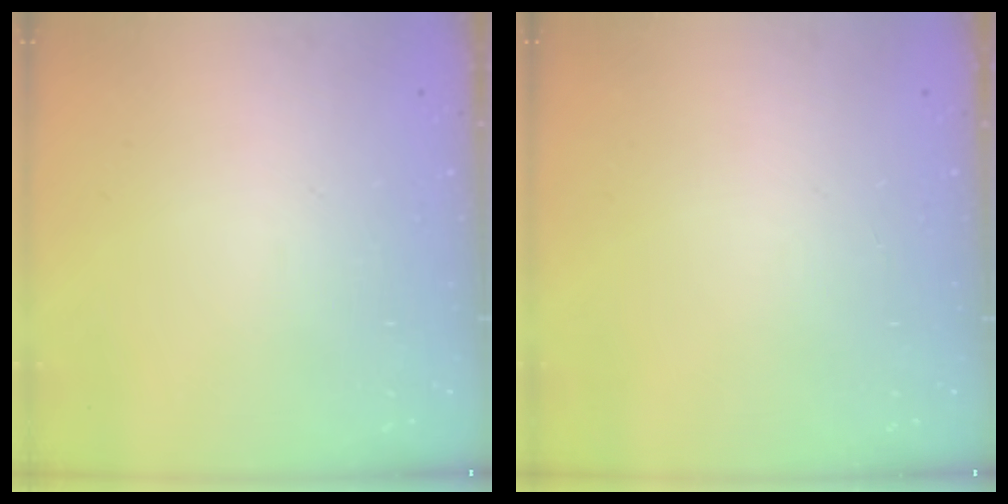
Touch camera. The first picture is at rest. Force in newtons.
{"total": 0.0}